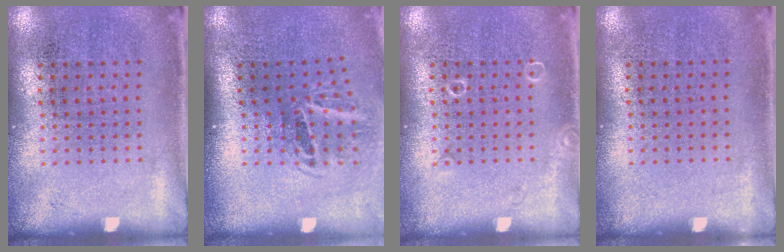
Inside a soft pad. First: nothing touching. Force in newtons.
{"total": 1.9, "press": 1.3, "slide": 1.4}
{"total": 0.6, "press": 0.6, "slide": 0.1}
{"total": 0.0}